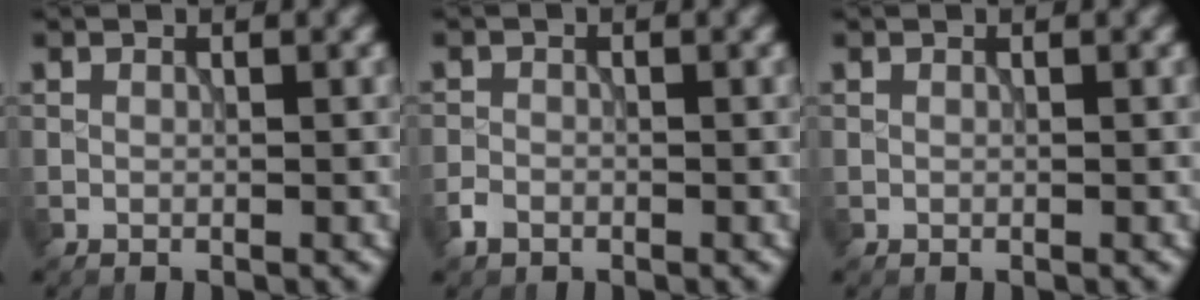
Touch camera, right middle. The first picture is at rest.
{"total": 1.3, "force": [-0.9, 0.9, 0.4], "torque": [-0.004, 0.001, -0.022]}
{"total": 0.0}